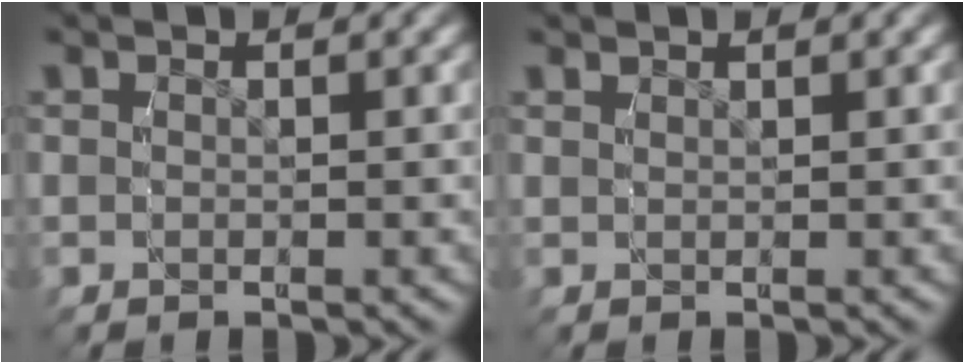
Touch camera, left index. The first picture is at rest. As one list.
[{"total": 0.8, "force": [0.7, -0.4, -0.2], "torque": [0.010, 0.002, 0.016]}]